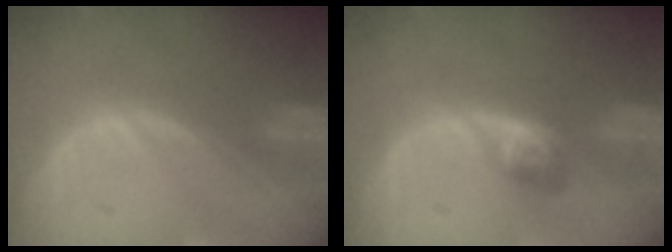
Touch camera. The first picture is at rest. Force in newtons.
{"total": 2.8, "press": 2.6, "slide": 1.0}